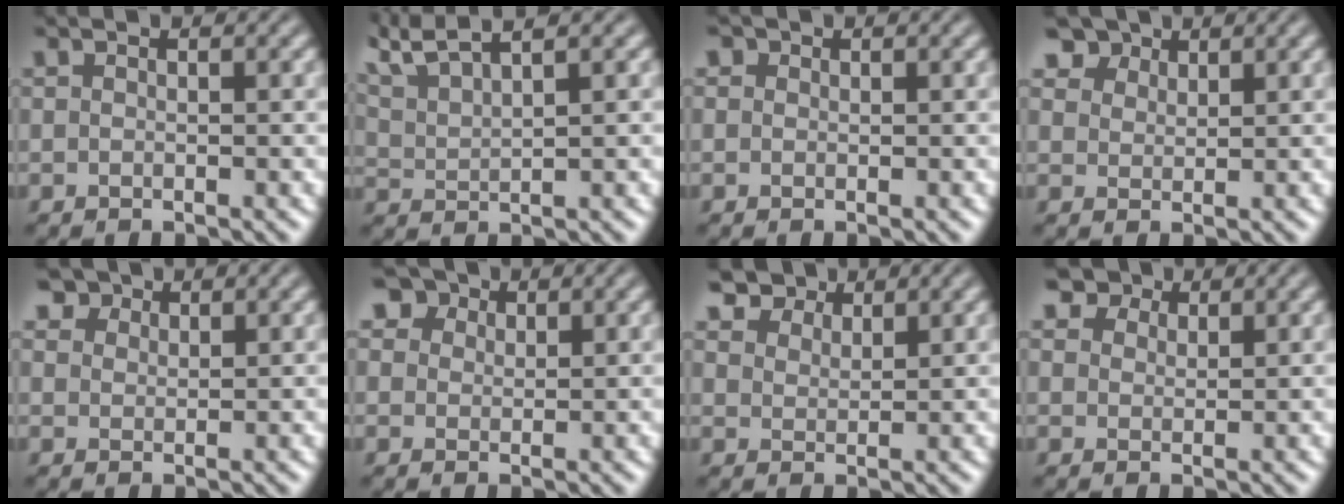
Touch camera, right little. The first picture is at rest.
{"total": 6.0, "force": [4.8, 1.1, 3.3], "torque": [-0.067, 0.024, 0.073]}
{"total": 0.7, "force": [0.3, 0.6, 0.2], "torque": [0.000, -0.002, -0.002]}
{"total": 4.8, "force": [3.7, 2.7, 1.7], "torque": [-0.053, -0.002, 0.069]}
{"total": 3.6, "force": [2.8, 2.0, 1.1], "torque": [-0.034, -0.006, 0.055]}
{"total": 5.4, "force": [3.6, 3.4, 2.2], "torque": [-0.063, 0.009, 0.054]}
{"total": 4.9, "force": [4.1, 2.2, 1.6], "torque": [-0.047, -0.008, 0.081]}
{"total": 4.5, "force": [3.4, 2.5, 1.5], "torque": [-0.046, -0.006, 0.063]}